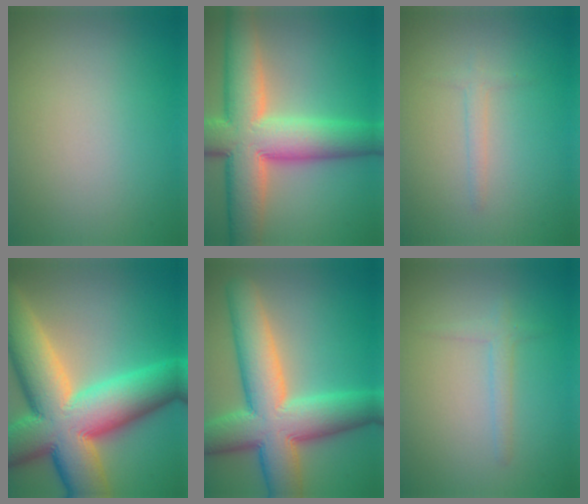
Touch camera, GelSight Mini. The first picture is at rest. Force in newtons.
{"total": 12.2, "press": 12.2, "slide": 0.7}
{"total": 1.1, "press": 1.1, "slide": 0.1}
{"total": 17.3, "press": 17.3, "slide": 0.9}
{"total": 11.8, "press": 11.8, "slide": 0.9}
{"total": 1.4, "press": 1.4, "slide": 0.1}